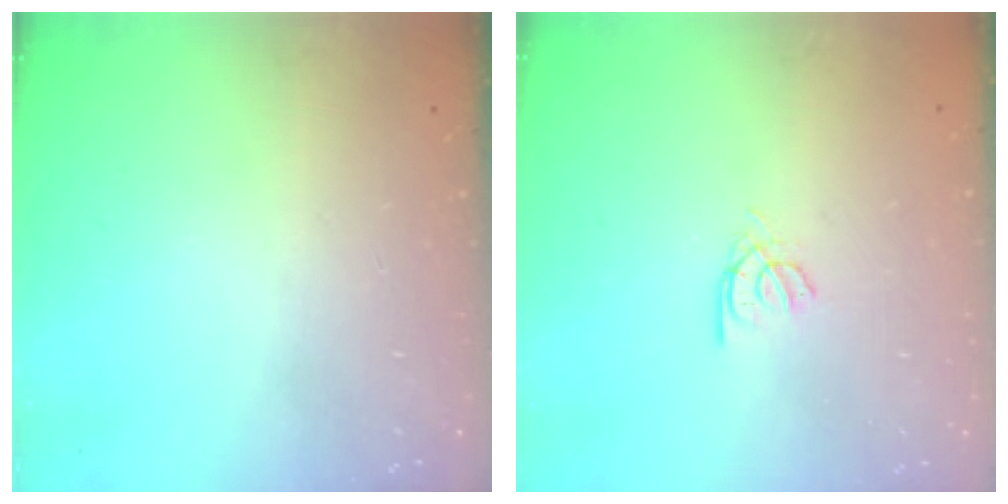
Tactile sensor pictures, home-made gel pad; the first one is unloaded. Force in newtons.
{"total": 2.3, "press": 2.3, "slide": 0.2}